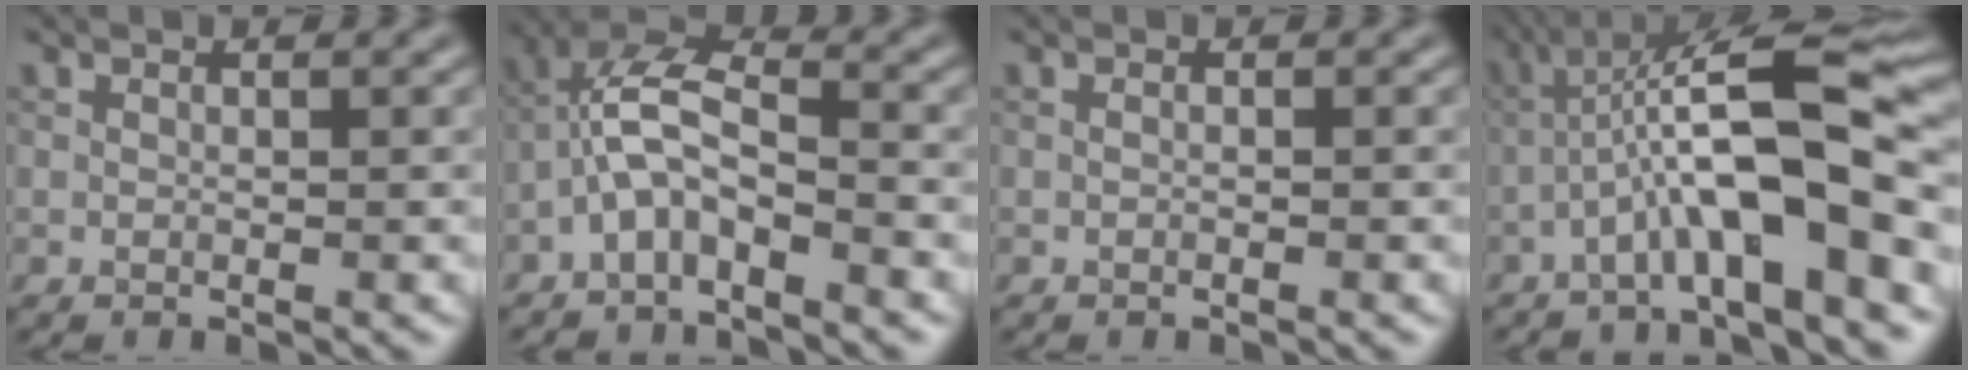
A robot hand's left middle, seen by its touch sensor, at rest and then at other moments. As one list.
[{"total": 5.1, "force": [-2.3, 1.9, 4.1], "torque": [-0.084, 0.019, -0.051]}, {"total": 0.0}, {"total": 10.6, "force": [-3.0, 2.0, 10.0], "torque": [-0.159, 0.034, -0.053]}]